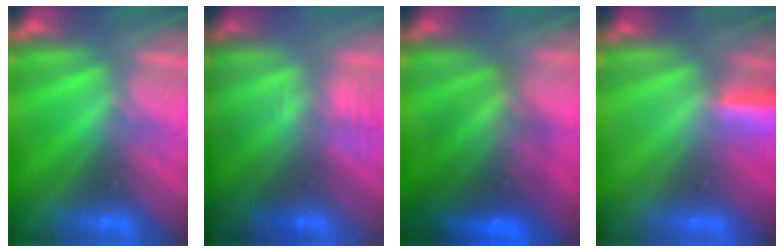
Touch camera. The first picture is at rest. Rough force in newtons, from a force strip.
{"total": 2.6}
{"total": 7.1}
{"total": 2.9}